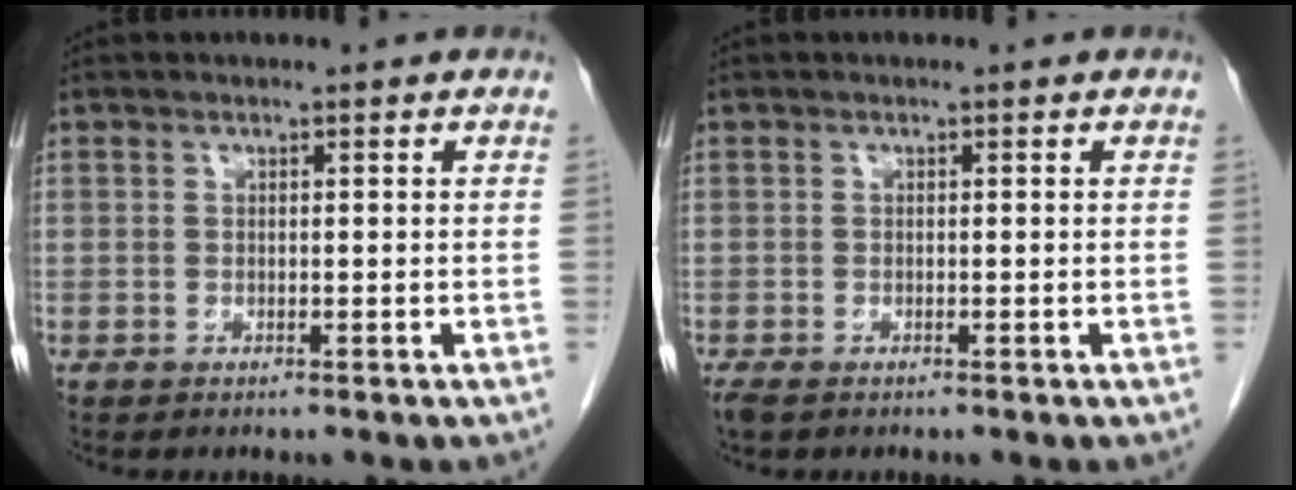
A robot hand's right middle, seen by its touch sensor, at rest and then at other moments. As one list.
[{"total": 2.1, "force": [-1.5, 0.9, 1.2], "torque": [-0.027, -0.007, -0.024]}]